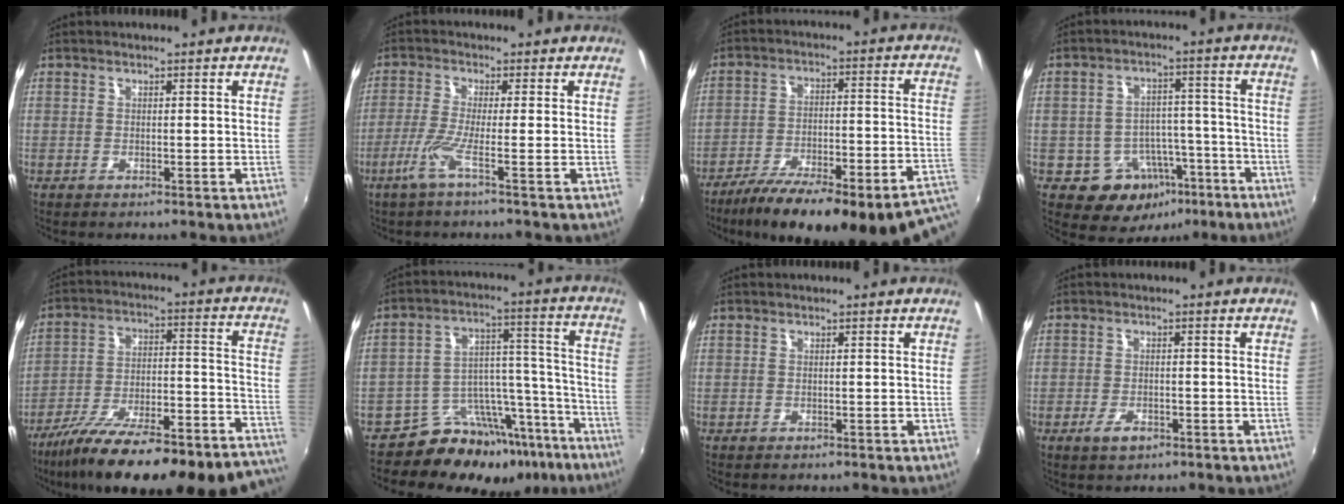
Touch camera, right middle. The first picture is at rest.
{"total": 4.5, "force": [-2.2, -1.1, 3.8], "torque": [-0.102, -0.010, -0.043]}
{"total": 28.3, "force": [-20.4, 6.3, 18.6], "torque": [-0.263, -0.045, -0.275]}
{"total": 11.4, "force": [-6.0, 8.8, 4.1], "torque": [-0.083, 0.028, -0.059]}
{"total": 31.3, "force": [-26.0, 6.8, 16.1], "torque": [-0.221, -0.040, -0.366]}
{"total": 18.9, "force": [-15.6, 9.2, 5.4], "torque": [-0.080, 0.065, -0.220]}
{"total": 0.5, "force": [-0.5, 0.3, 0.0], "torque": [-0.004, -0.002, -0.007]}
{"total": 3.1, "force": [-1.9, 1.6, 1.9], "torque": [-0.043, -0.006, -0.035]}